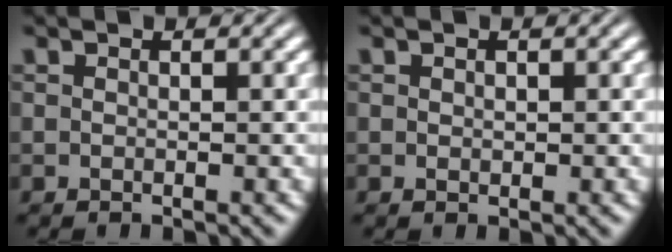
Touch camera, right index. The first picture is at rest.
{"total": 0.0}